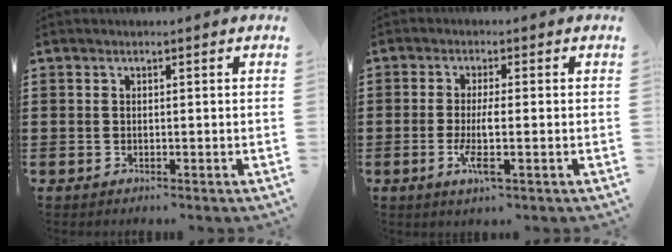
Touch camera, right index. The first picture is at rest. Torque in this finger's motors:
{"motor_torque": [1.26, -0.51, 0.40, 0.16]}